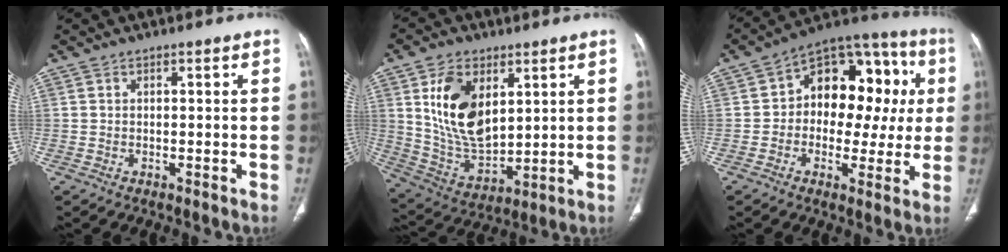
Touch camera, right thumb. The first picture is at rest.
{"total": 15.7, "force": [5.0, 9.3, 11.6], "torque": [-0.192, -0.028, 0.110]}
{"total": 19.2, "force": [2.1, 12.4, 14.5], "torque": [-0.136, 0.043, 0.023]}